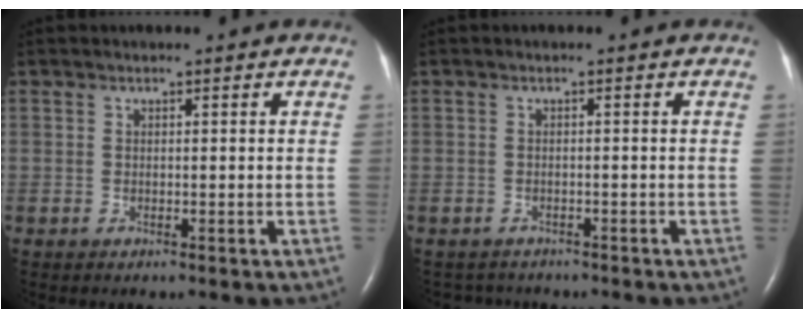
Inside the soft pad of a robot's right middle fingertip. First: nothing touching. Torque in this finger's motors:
{"motor_torque": [-0.35, -0.12, -0.12, -0.02]}